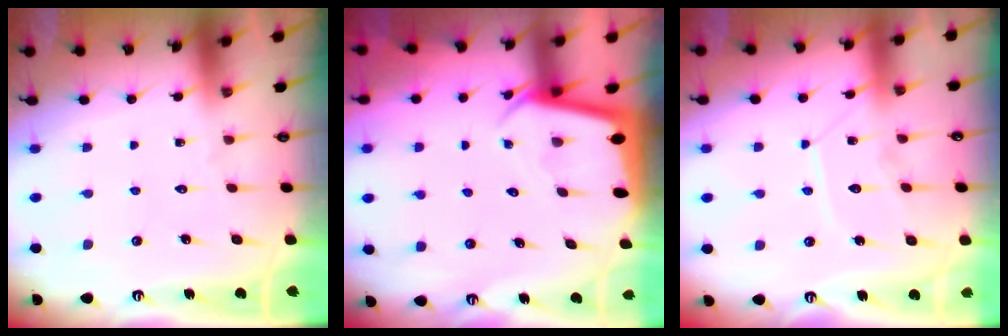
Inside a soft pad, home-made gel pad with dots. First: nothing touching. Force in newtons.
{"total": 2.3, "press": 2.3, "slide": 0.1}
{"total": 9.6, "press": 9.6, "slide": 0.7}